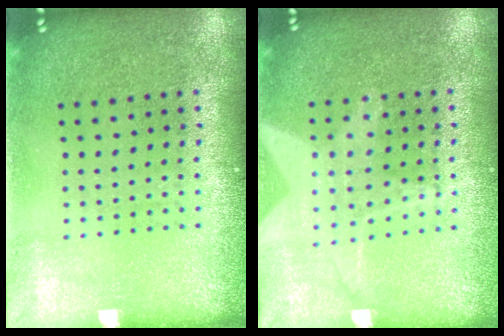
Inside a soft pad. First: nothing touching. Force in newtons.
{"total": 1.2, "press": 1.2, "slide": 0.3}